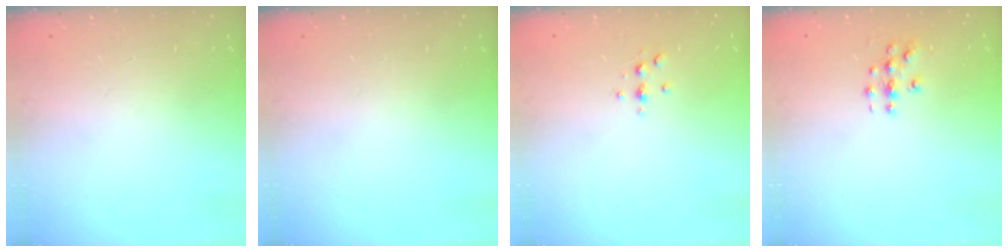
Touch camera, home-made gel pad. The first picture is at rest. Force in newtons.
{"total": 0.0}
{"total": 3.1, "press": 3.1, "slide": 0.5}
{"total": 3.5, "press": 3.4, "slide": 0.2}